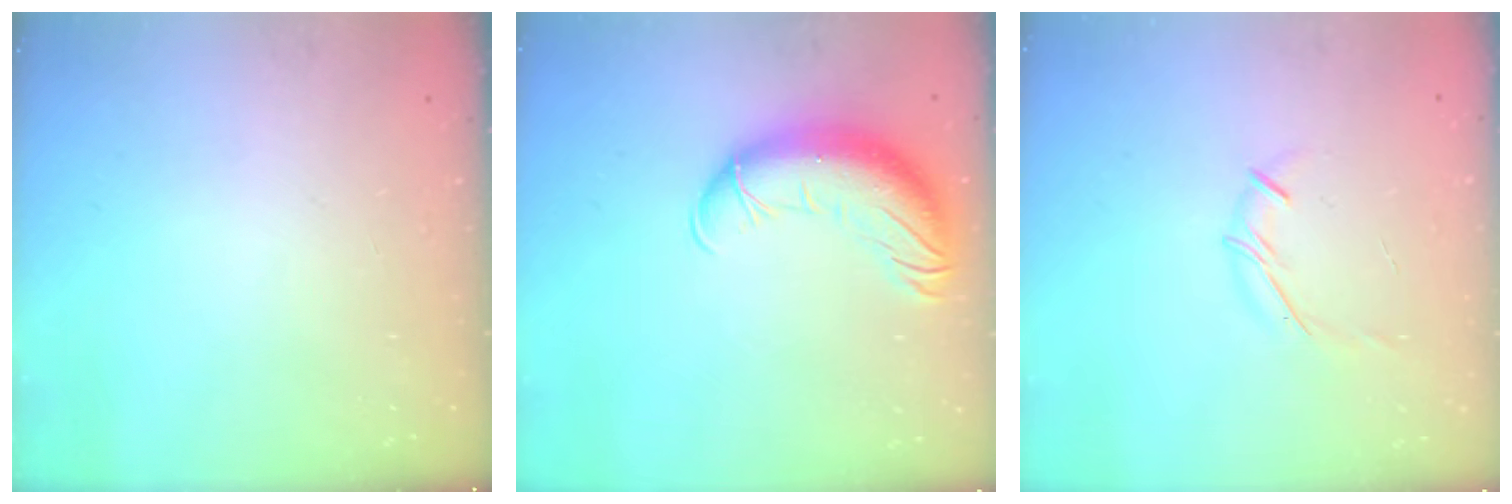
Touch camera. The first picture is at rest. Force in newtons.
{"total": 15.8, "press": 15.4, "slide": 3.6}
{"total": 5.8, "press": 5.7, "slide": 1.2}